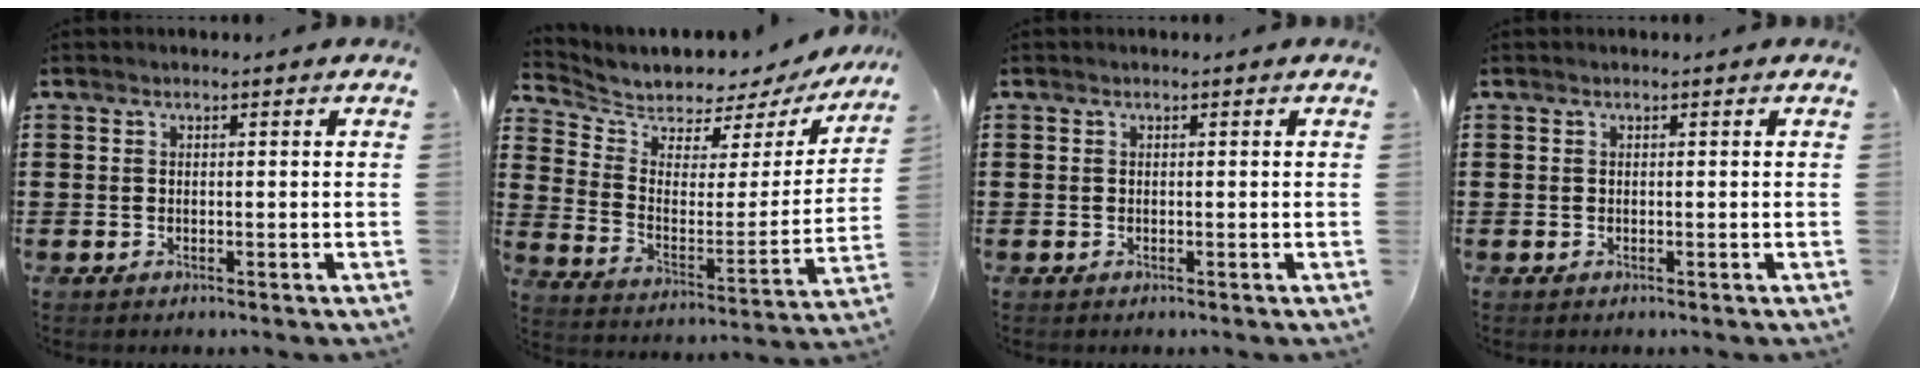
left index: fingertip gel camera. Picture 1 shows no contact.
{"total": 5.2, "force": [4.9, 1.6, 0.2], "torque": [-0.042, -0.045, 0.080]}
{"total": 0.0}
{"total": 0.0}